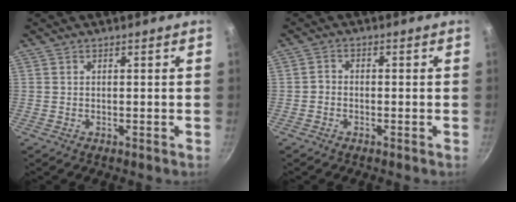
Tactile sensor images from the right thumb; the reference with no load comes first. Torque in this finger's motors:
{"motor_torque": [-0.58, 0.04, 0.12, 0.30, 0.09]}